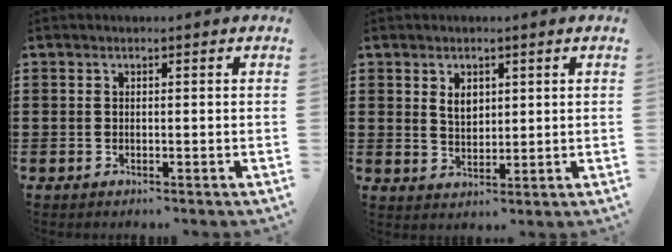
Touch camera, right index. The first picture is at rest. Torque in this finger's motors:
{"motor_torque": [0.25, -0.24, 0.08, 0.07]}